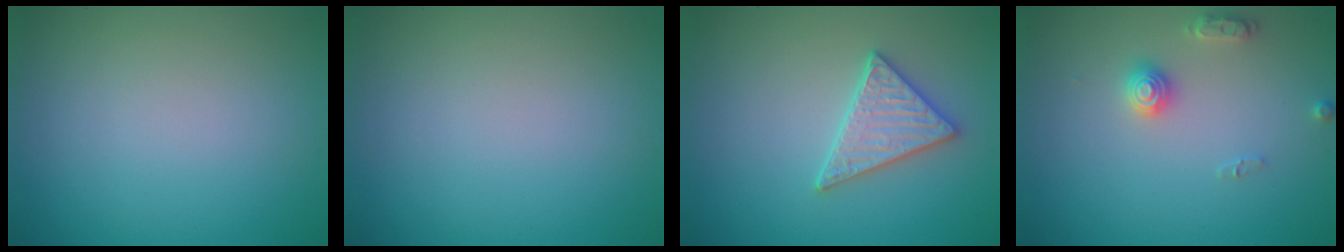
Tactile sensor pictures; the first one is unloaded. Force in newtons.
{"total": 0.0}
{"total": 3.0, "press": 2.9, "slide": 0.7}
{"total": 2.2, "press": 2.2, "slide": 0.1}